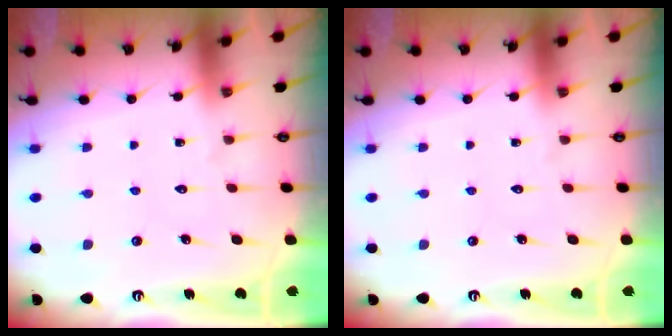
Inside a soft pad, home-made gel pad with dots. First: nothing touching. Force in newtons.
{"total": 0.0}